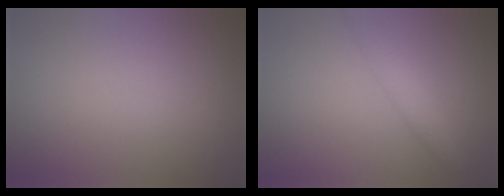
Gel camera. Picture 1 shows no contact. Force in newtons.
{"total": 2.5, "press": 2.5, "slide": 0.1}